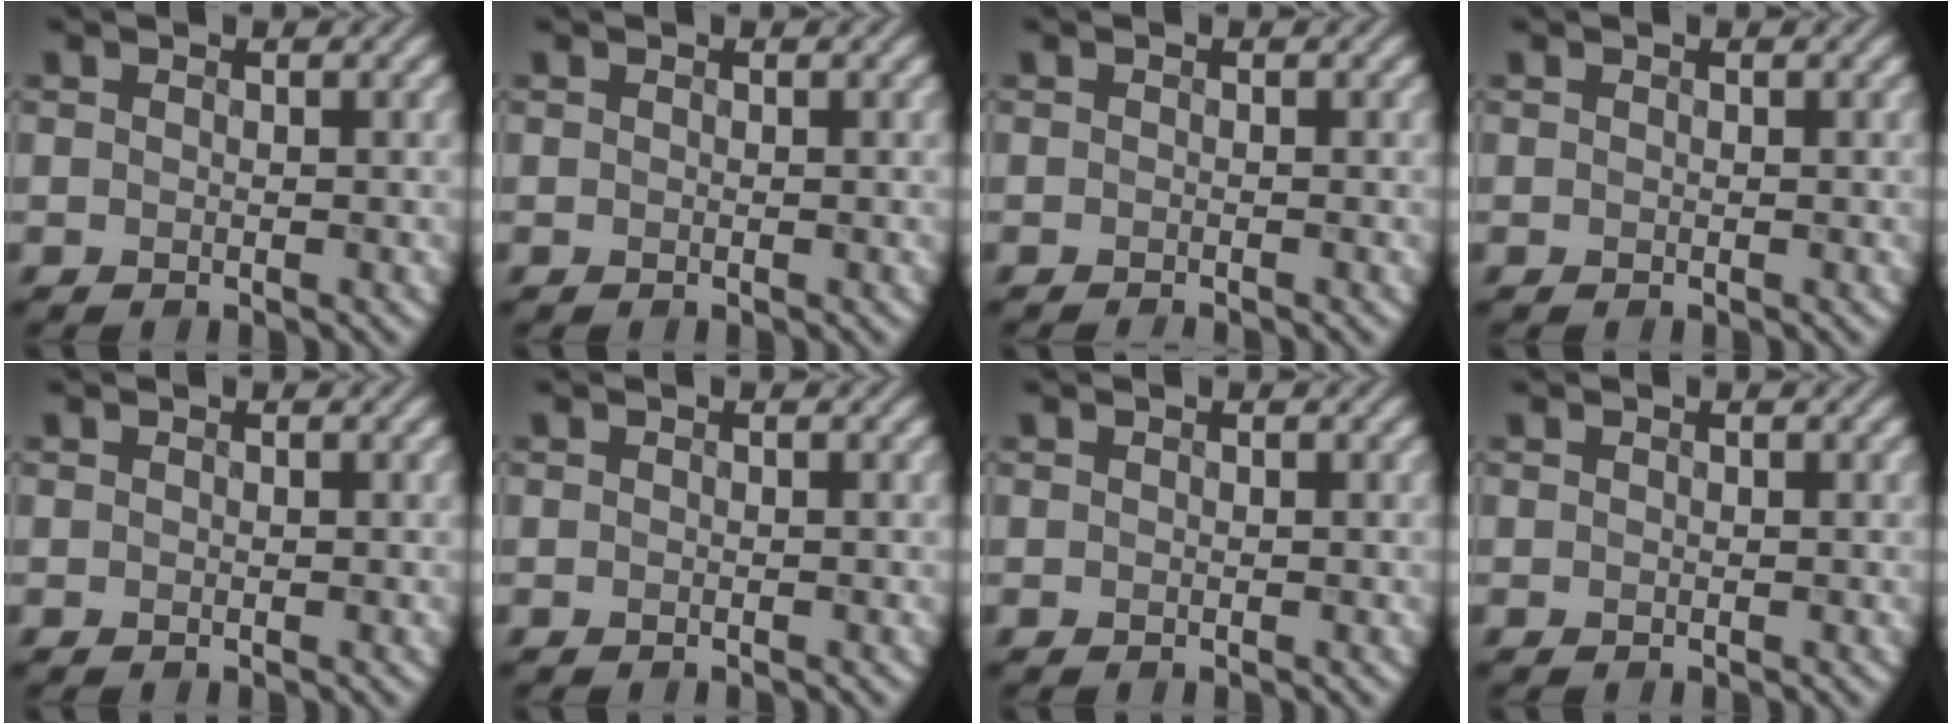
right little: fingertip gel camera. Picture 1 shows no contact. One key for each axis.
{"total": 0.0}
{"total": 0.6, "fx": -0.6, "fy": -0.2, "fz": 0.1, "tx": -0.002, "ty": 0.000, "tz": -0.011}
{"total": 0.0}
{"total": 0.0}
{"total": 0.0}
{"total": 0.0}
{"total": 0.0}